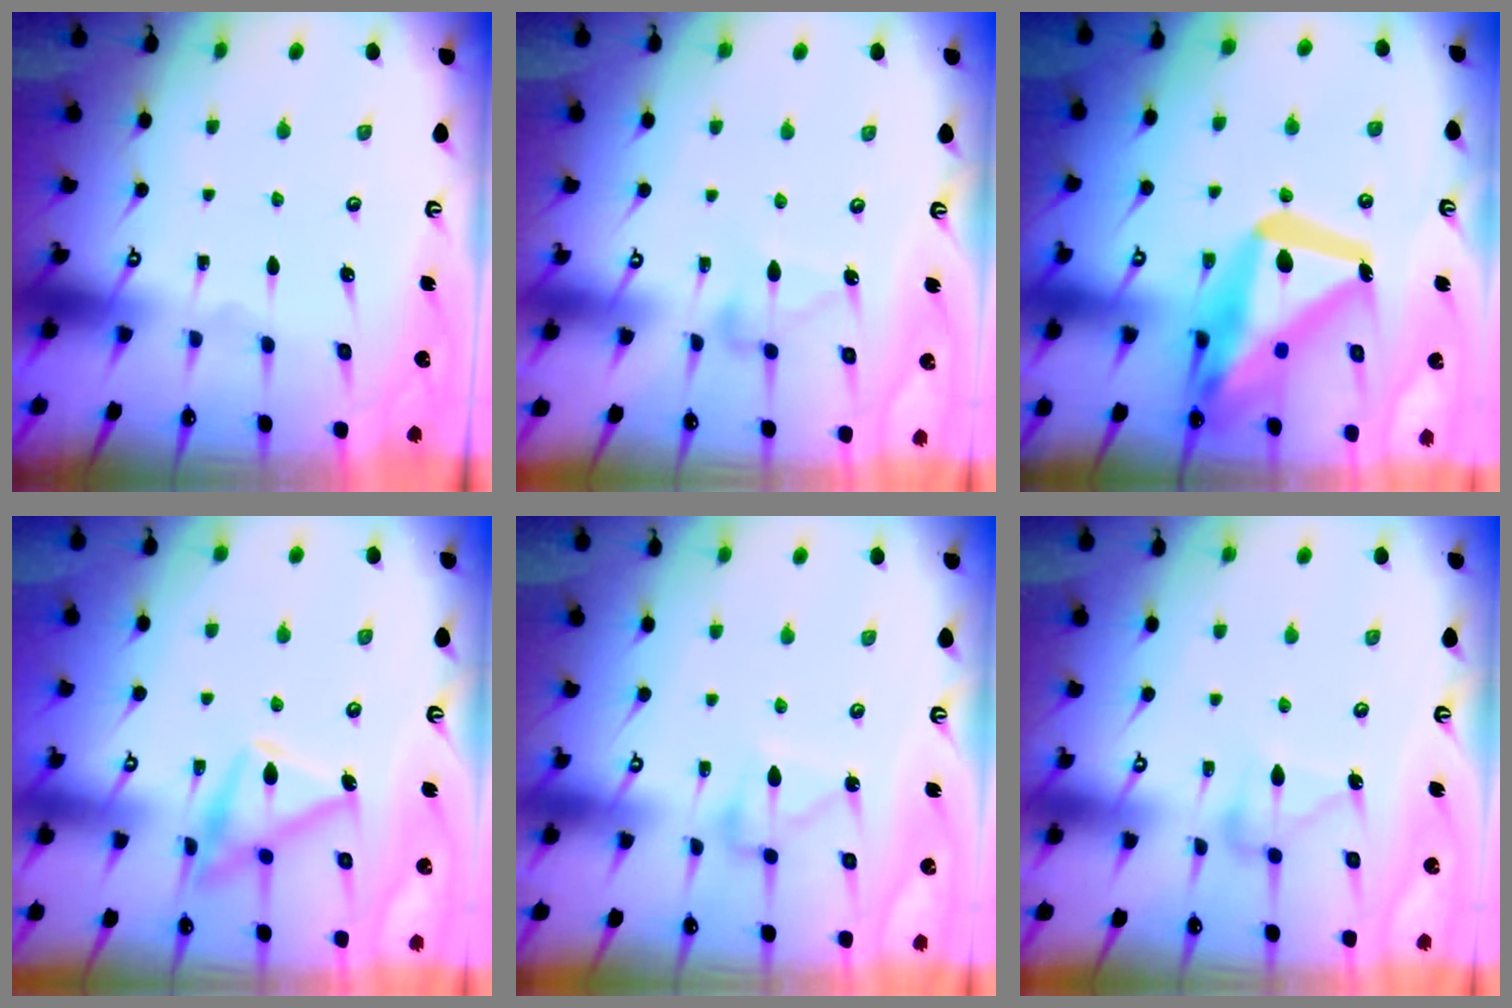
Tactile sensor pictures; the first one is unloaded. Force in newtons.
{"total": 7.8, "press": 7.8, "slide": 0.4}
{"total": 24.0, "press": 23.9, "slide": 2.4}
{"total": 16.9, "press": 16.8, "slide": 1.0}
{"total": 6.5, "press": 6.5, "slide": 0.1}
{"total": 9.5, "press": 9.5, "slide": 0.6}